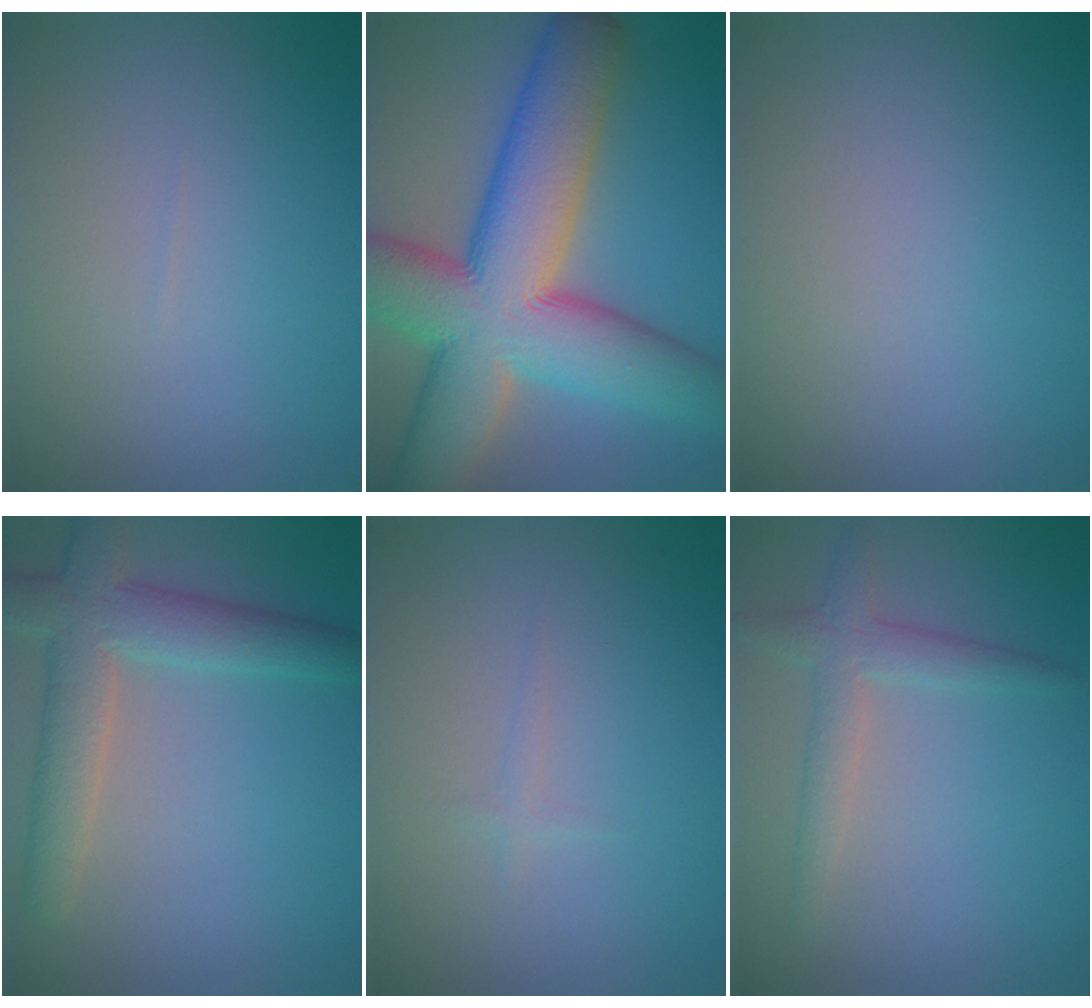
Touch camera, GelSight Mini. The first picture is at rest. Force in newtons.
{"total": 15.2, "press": 15.2, "slide": 0.9}
{"total": 0.0}
{"total": 5.5, "press": 5.5, "slide": 0.3}
{"total": 0.7, "press": 0.6, "slide": 0.1}
{"total": 2.7, "press": 2.7, "slide": 0.1}